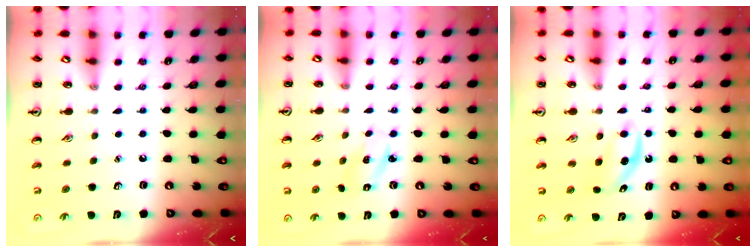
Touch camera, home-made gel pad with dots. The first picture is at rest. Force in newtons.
{"total": 2.2, "press": 2.1, "slide": 0.5}
{"total": 4.2, "press": 4.2, "slide": 0.8}